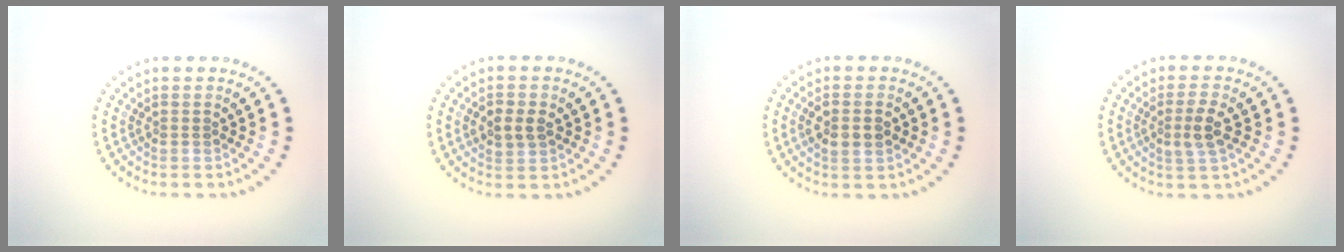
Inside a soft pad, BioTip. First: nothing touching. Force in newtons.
{"total": 2.5, "press": 2.4, "slide": 0.4}
{"total": 2.3, "press": 2.3, "slide": 0.0}
{"total": 2.4, "press": 2.3, "slide": 0.8}